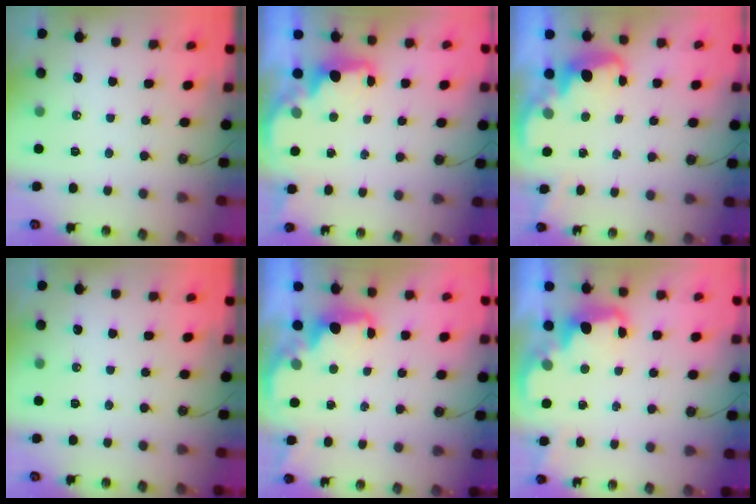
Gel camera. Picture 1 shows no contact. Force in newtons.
{"total": 2.3, "press": 2.2, "slide": 0.8}
{"total": 2.7, "press": 2.6, "slide": 0.8}
{"total": 0.0}
{"total": 2.0, "press": 1.8, "slide": 0.7}
{"total": 2.8, "press": 2.7, "slide": 0.7}